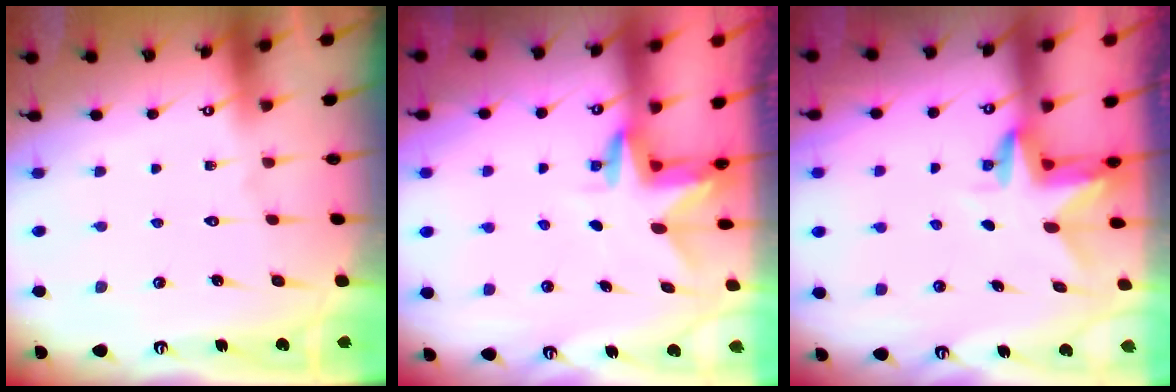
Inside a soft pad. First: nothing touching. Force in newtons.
{"total": 3.0, "press": 3.0, "slide": 0.2}
{"total": 2.9, "press": 2.9, "slide": 0.2}